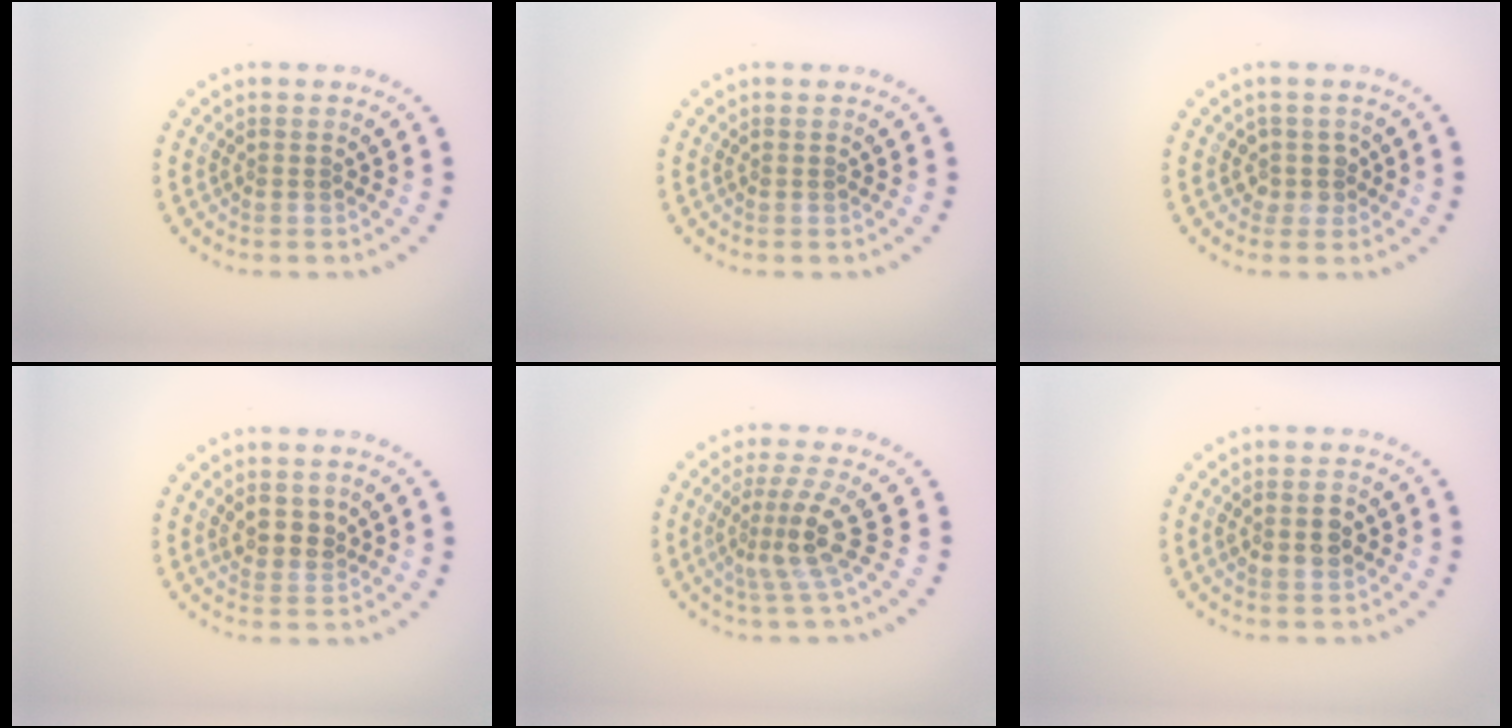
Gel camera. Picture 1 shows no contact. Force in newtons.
{"total": 0.0}
{"total": 1.7, "press": 1.3, "slide": 1.0}
{"total": 2.3, "press": 2.1, "slide": 0.8}
{"total": 3.7, "press": 2.6, "slide": 2.7}
{"total": 2.2, "press": 2.2, "slide": 0.2}